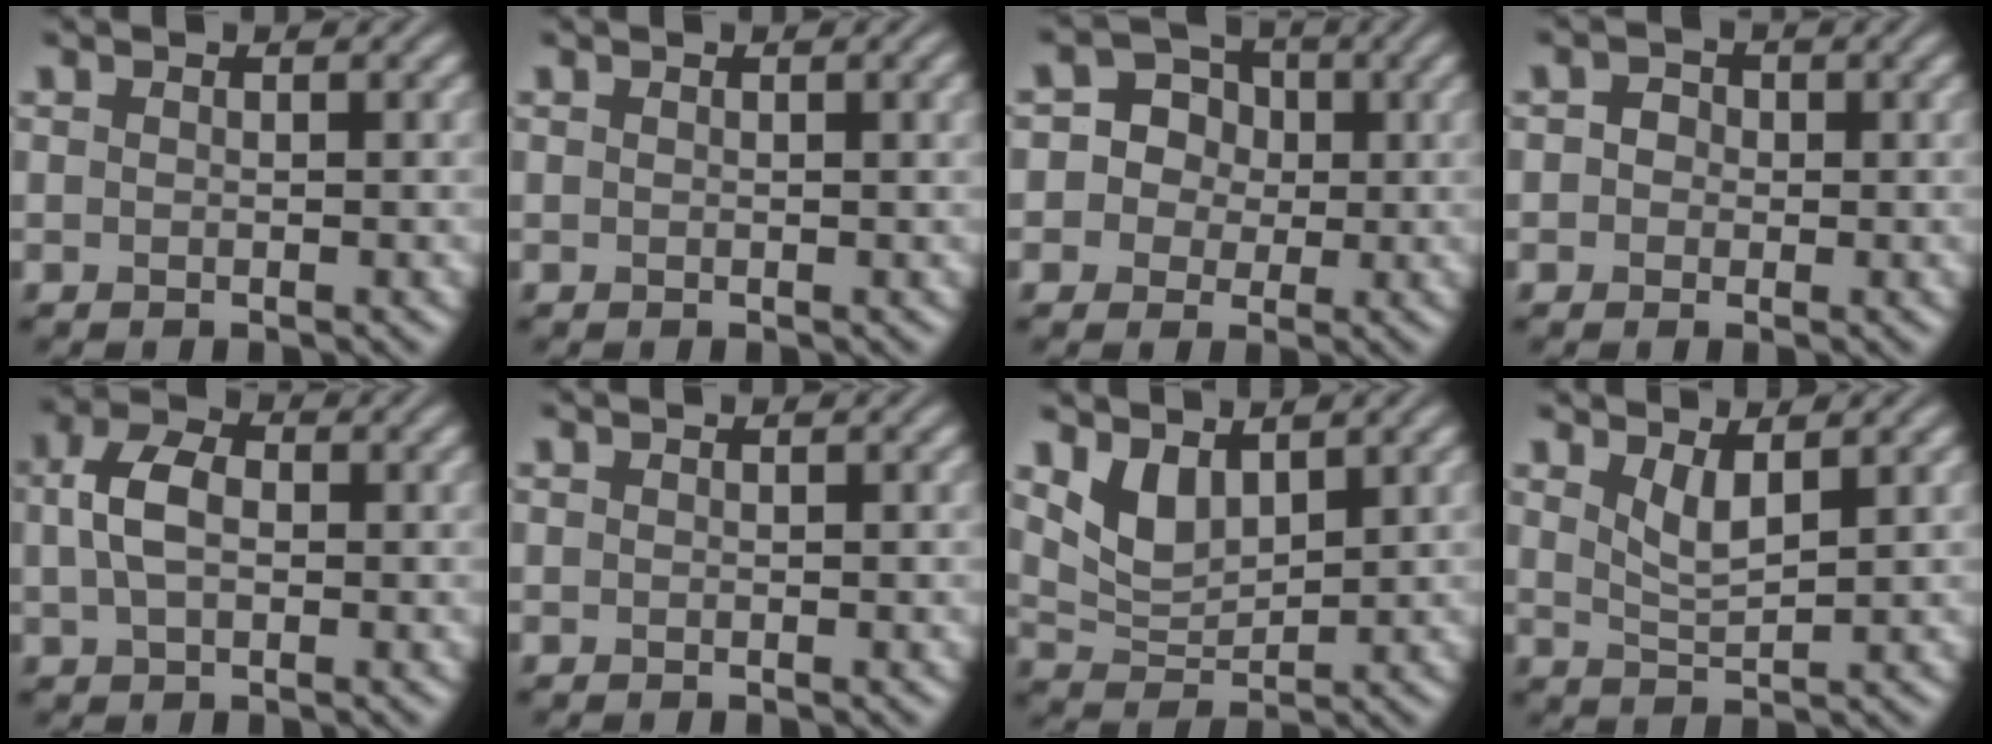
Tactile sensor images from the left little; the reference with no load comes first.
{"total": 1.1, "force": [0.5, 0.3, 0.9], "torque": [-0.014, 0.003, 0.009]}
{"total": 5.5, "force": [0.7, 5.2, 1.5], "torque": [-0.014, 0.029, -0.009]}
{"total": 1.7, "force": [0.2, 1.5, 0.7], "torque": [0.001, 0.004, -0.011]}
{"total": 4.1, "force": [0.3, 2.7, 3.1], "torque": [-0.071, 0.006, 0.001]}
{"total": 0.0}
{"total": 3.4, "force": [2.1, 1.8, 2.1], "torque": [-0.048, -0.011, 0.047]}
{"total": 2.3, "force": [1.4, 0.6, 1.7], "torque": [-0.036, -0.009, 0.031]}